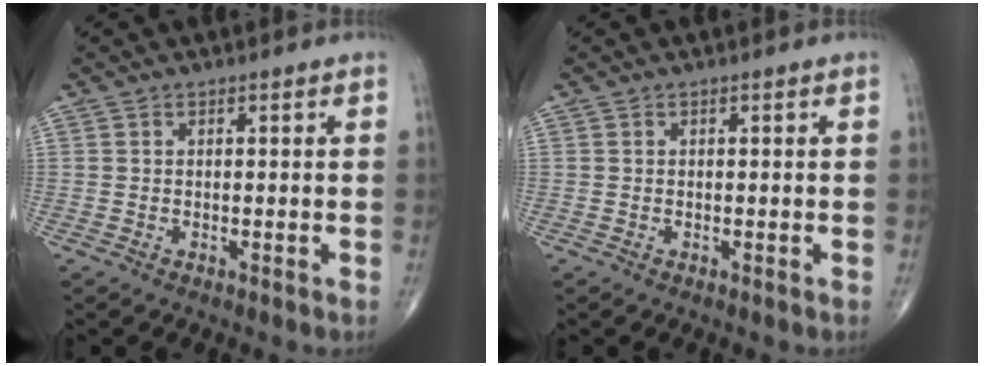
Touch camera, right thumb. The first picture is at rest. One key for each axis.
{"total": 0.0}